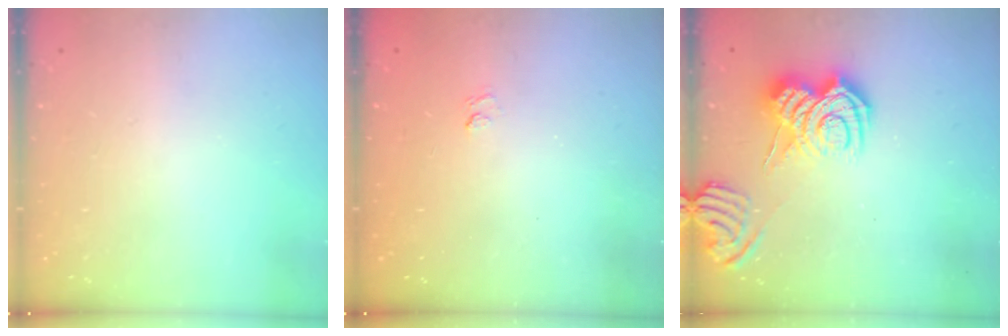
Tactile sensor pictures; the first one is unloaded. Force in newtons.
{"total": 1.6, "press": 1.0, "slide": 1.2}
{"total": 11.6, "press": 11.5, "slide": 0.9}